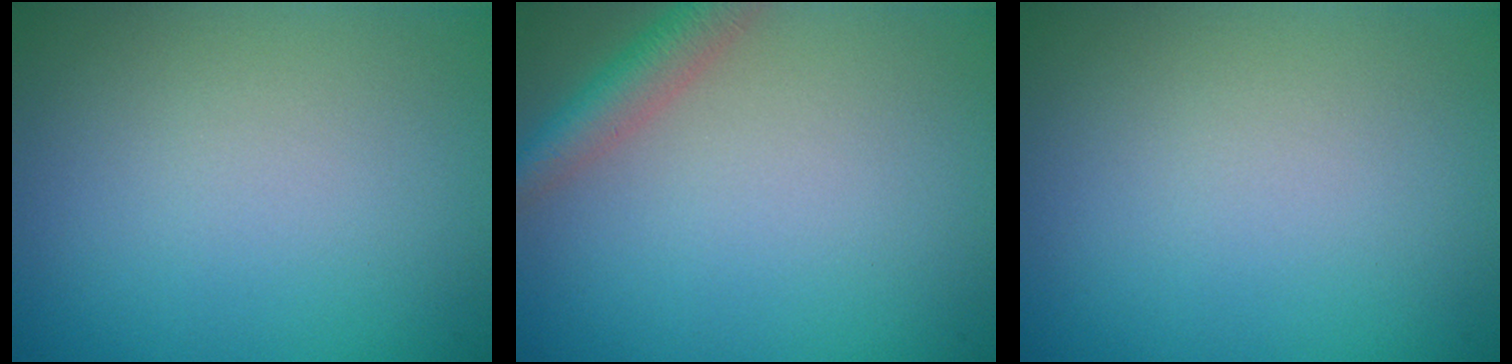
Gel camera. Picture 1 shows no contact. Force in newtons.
{"total": 3.0, "press": 3.0, "slide": 0.2}
{"total": 0.0}